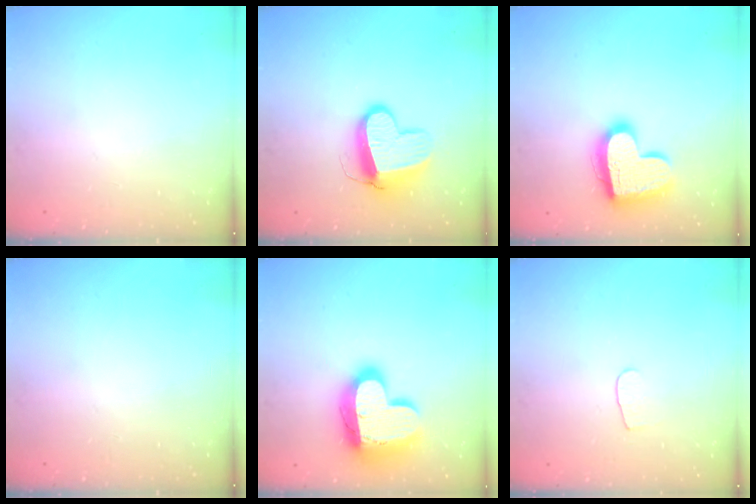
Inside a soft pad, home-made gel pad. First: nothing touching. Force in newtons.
{"total": 11.5, "press": 11.4, "slide": 1.3}
{"total": 18.0, "press": 17.9, "slide": 1.6}
{"total": 0.0}
{"total": 19.7, "press": 19.7, "slide": 1.4}
{"total": 4.2, "press": 4.2, "slide": 0.4}